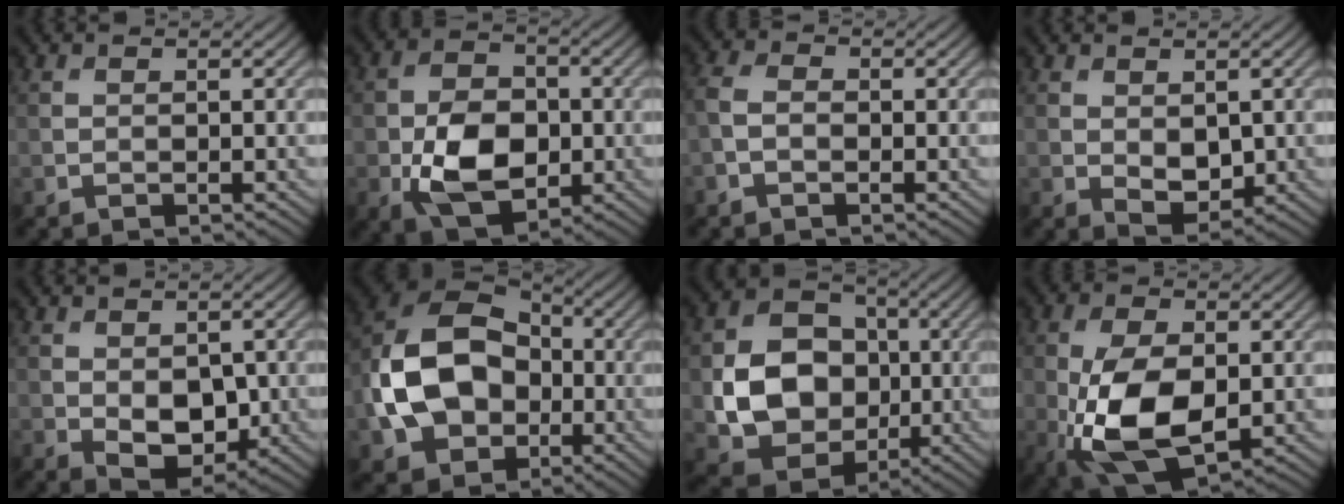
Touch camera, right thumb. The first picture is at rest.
{"total": 9.5, "force": [-2.1, 6.4, 6.7], "torque": [-0.137, -0.012, -0.036]}
{"total": 2.7, "force": [-0.9, 1.8, 1.9], "torque": [-0.049, 0.005, -0.026]}
{"total": 3.2, "force": [0.1, 2.0, 2.5], "torque": [-0.046, -0.010, 0.010]}
{"total": 5.9, "force": [-0.8, 3.7, 4.5], "torque": [-0.081, -0.018, -0.005]}
{"total": 14.8, "force": [-1.9, 11.1, 9.5], "torque": [-0.217, -0.002, -0.045]}
{"total": 12.1, "force": [-1.1, 9.9, 6.8], "torque": [-0.156, -0.008, -0.024]}
{"total": 12.2, "force": [-2.1, 6.8, 9.9], "torque": [-0.223, -0.017, -0.038]}